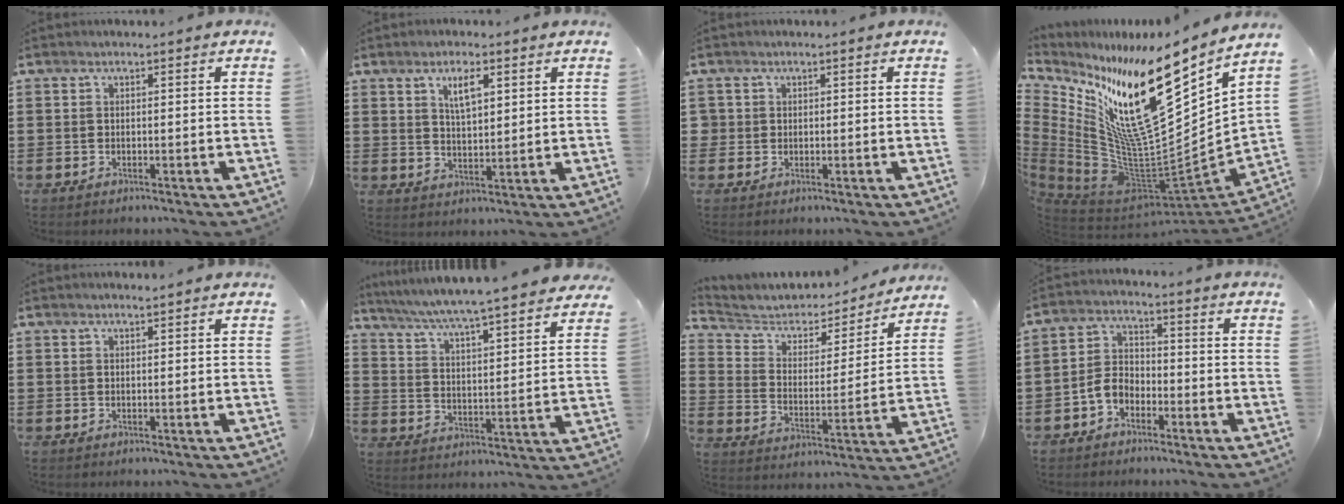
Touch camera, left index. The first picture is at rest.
{"total": 4.7, "force": [2.7, 1.6, 3.5], "torque": [-0.067, 0.002, 0.046]}
{"total": 1.2, "force": [0.3, 1.1, 0.1], "torque": [-0.006, 0.006, 0.004]}
{"total": 20.6, "force": [9.0, 6.5, 17.3], "torque": [-0.308, -0.096, 0.148]}
{"total": 0.7, "force": [0.6, -0.1, 0.3], "torque": [-0.007, -0.002, 0.012]}
{"total": 5.0, "force": [4.6, -0.9, 1.8], "torque": [-0.057, -0.041, 0.071]}
{"total": 4.4, "force": [3.9, 1.8, 0.6], "torque": [-0.042, -0.033, 0.060]}
{"total": 4.3, "force": [-2.9, 2.4, 2.0], "torque": [-0.055, 0.005, -0.062]}